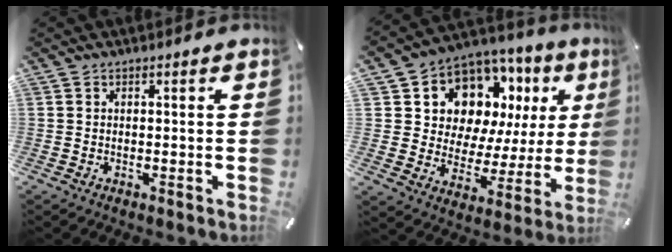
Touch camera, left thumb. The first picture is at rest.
{"total": 11.6, "force": [7.6, 8.0, 3.4], "torque": [-0.067, -0.077, 0.139]}